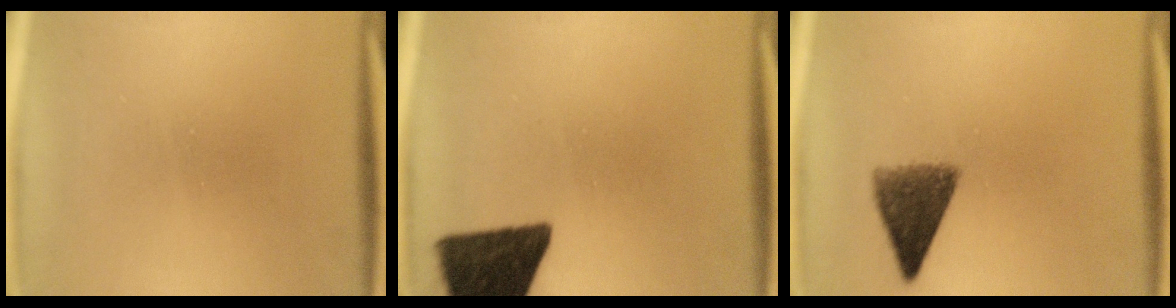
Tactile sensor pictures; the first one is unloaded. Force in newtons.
{"total": 14.7}
{"total": 6.8}